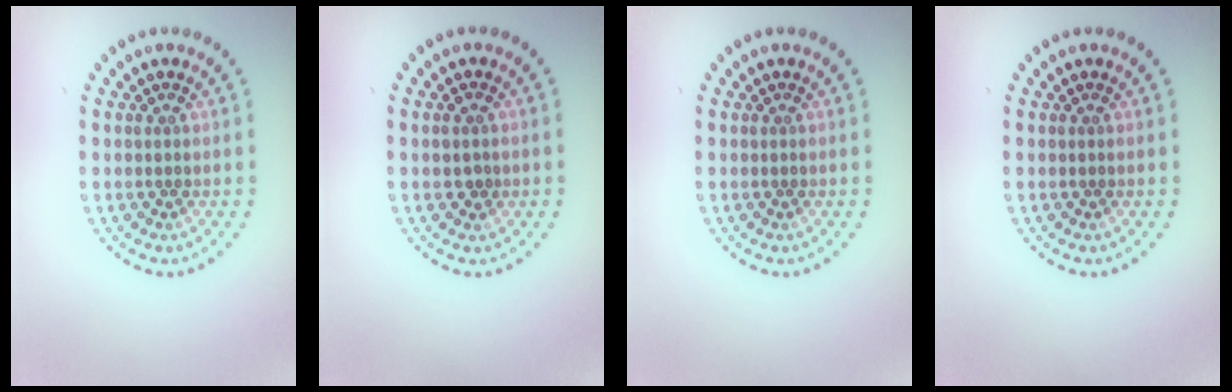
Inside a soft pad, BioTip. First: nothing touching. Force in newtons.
{"total": 1.1, "press": 1.1, "slide": 0.1}
{"total": 0.0}
{"total": 0.0}